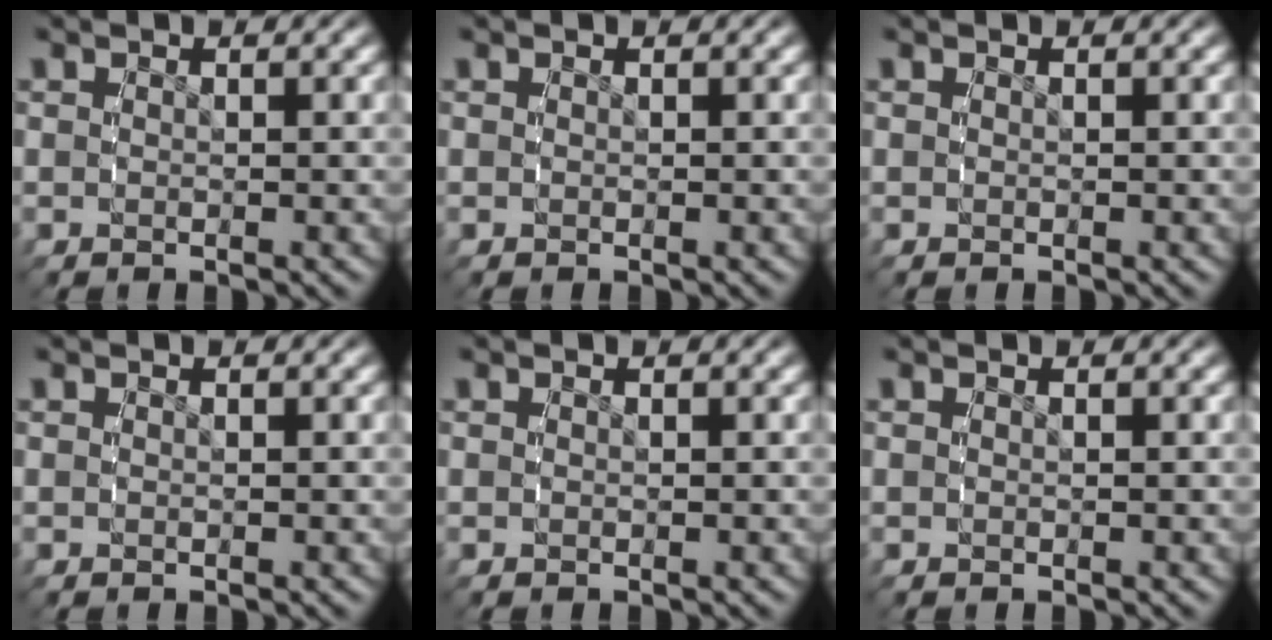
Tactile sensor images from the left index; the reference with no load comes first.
{"total": 0.0}
{"total": 0.0}
{"total": 0.0}
{"total": 0.0}
{"total": 0.0}